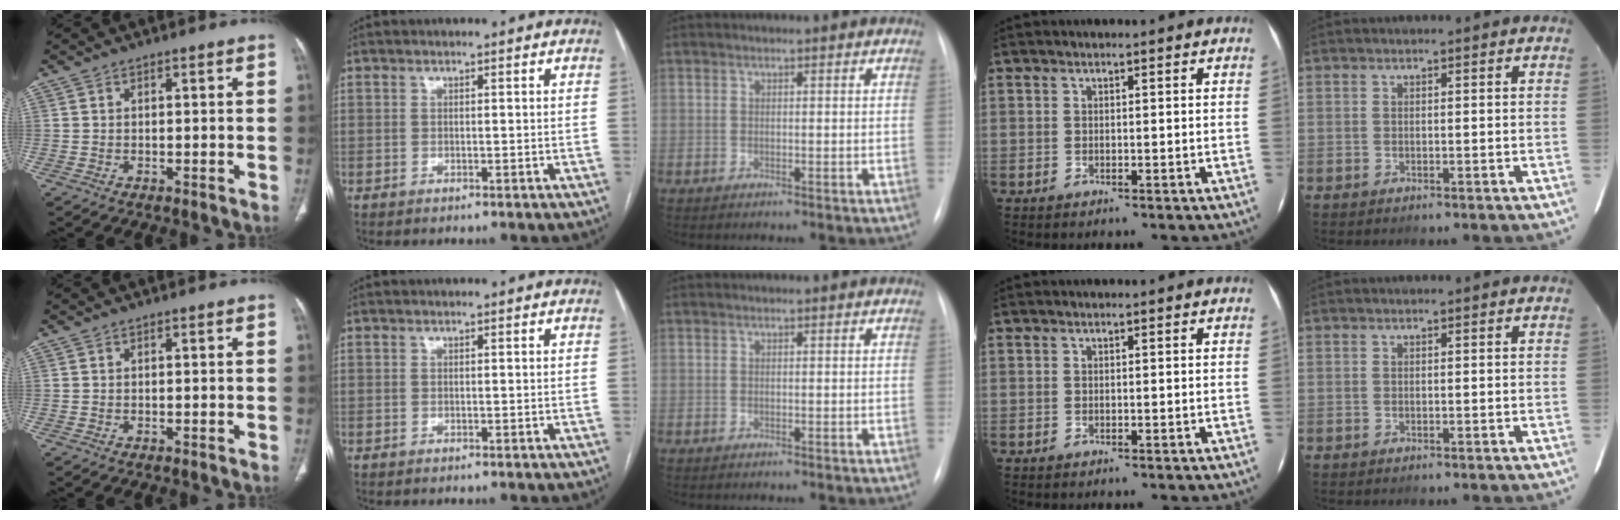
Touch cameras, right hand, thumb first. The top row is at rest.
{}